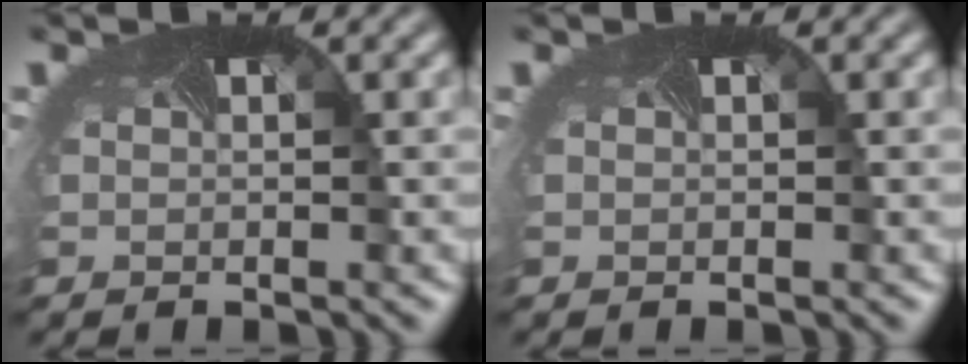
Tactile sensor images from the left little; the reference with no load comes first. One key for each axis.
{"total": 0.0}